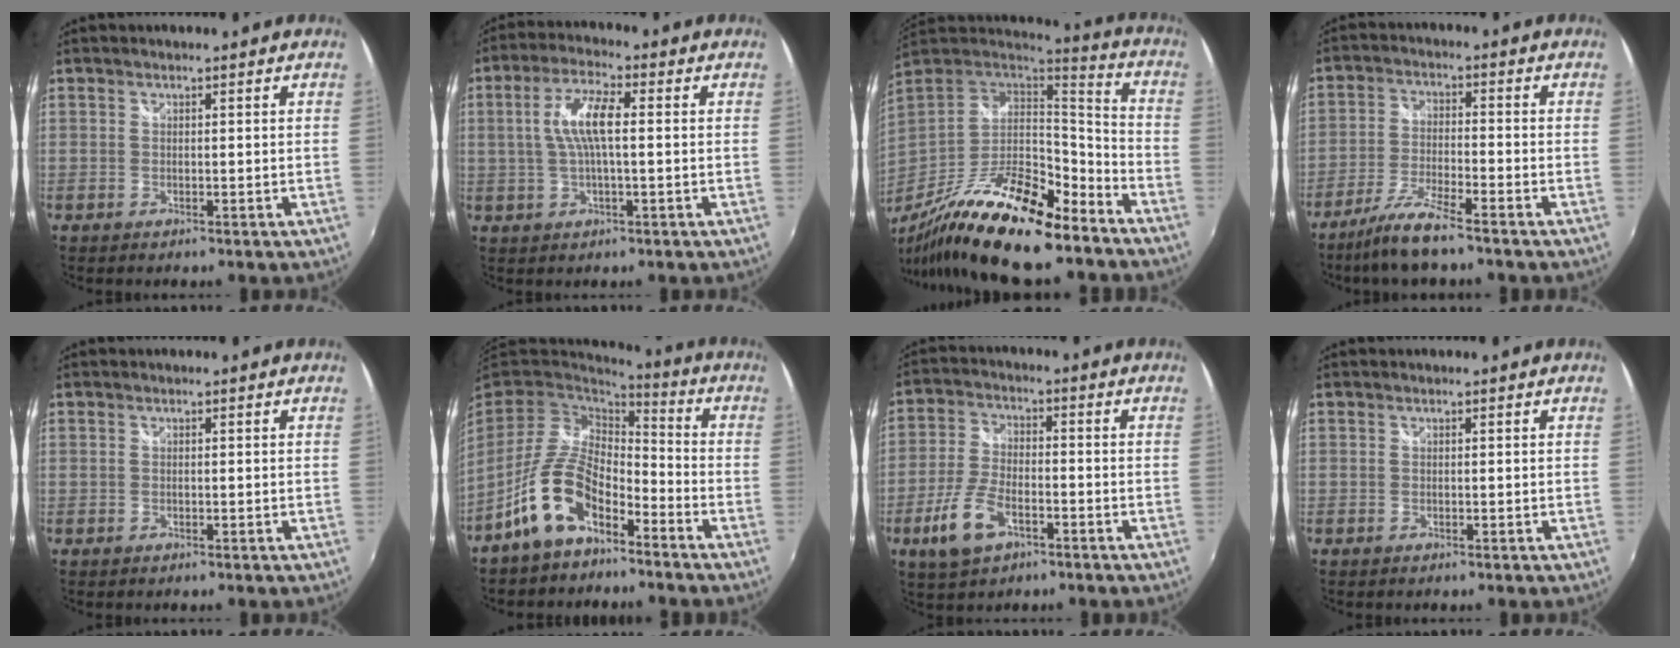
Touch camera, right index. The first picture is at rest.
{"total": 7.8, "force": [0.6, 2.1, 7.5], "torque": [-0.148, 0.008, 0.015]}
{"total": 23.9, "force": [-16.5, 6.1, 16.3], "torque": [-0.299, -0.038, -0.282]}
{"total": 8.2, "force": [-6.5, 0.5, 5.0], "torque": [-0.116, -0.008, -0.124]}
{"total": 0.0}
{"total": 13.4, "force": [-7.6, 6.7, 8.8], "torque": [-0.185, 0.005, -0.143]}
{"total": 9.6, "force": [-4.7, 4.7, 6.9], "torque": [-0.156, -0.005, -0.086]}
{"total": 0.0}